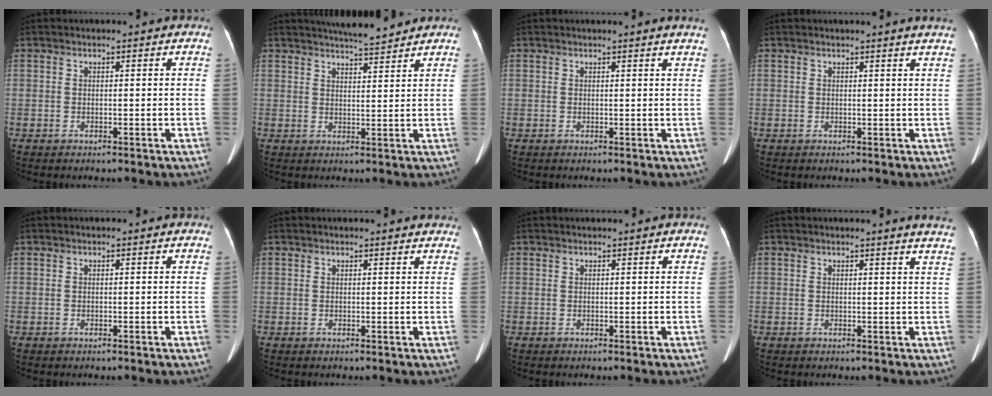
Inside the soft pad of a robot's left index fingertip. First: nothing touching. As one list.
[{"total": 6.8, "force": [6.3, 0.3, 2.5], "torque": [-0.043, 0.007, 0.093]}, {"total": 2.0, "force": [1.8, -0.6, 0.7], "torque": [-0.018, -0.009, 0.015]}, {"total": 2.5, "force": [2.4, -0.5, 0.8], "torque": [-0.013, -0.004, 0.017]}, {"total": 0.0}, {"total": 5.1, "force": [4.9, 0.5, 1.2], "torque": [-0.011, 0.004, 0.037]}, {"total": 1.2, "force": [1.1, -0.1, 0.5], "torque": [-0.005, 0.016, 0.021]}, {"total": 5.3, "force": [5.0, -0.3, 1.9], "torque": [-0.021, -0.012, 0.030]}]